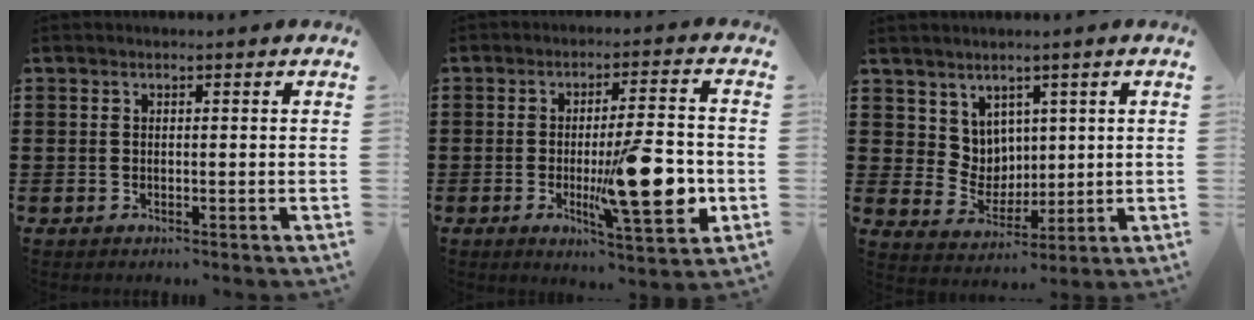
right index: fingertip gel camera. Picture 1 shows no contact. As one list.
[{"total": 14.4, "force": [-2.6, 3.4, 13.8], "torque": [-0.210, -0.012, -0.041]}, {"total": 5.3, "force": [3.3, 4.1, 0.6], "torque": [-0.037, -0.004, 0.064]}]